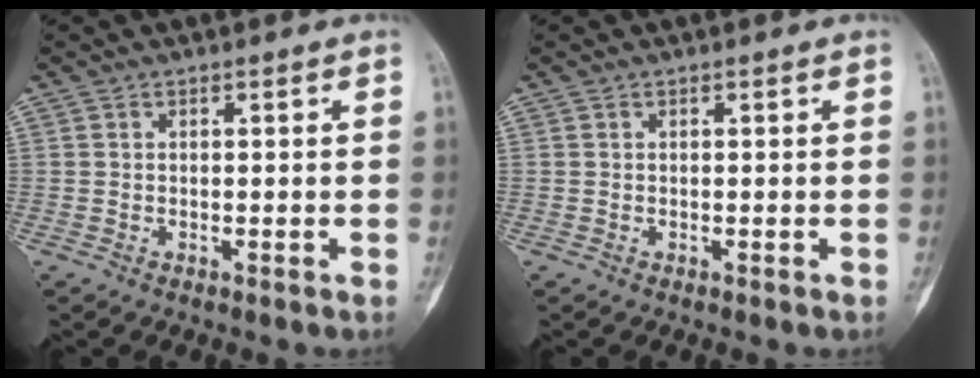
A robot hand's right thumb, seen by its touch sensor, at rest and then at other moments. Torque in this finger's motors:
{"motor_torque": [0.17, 0.17, 0.07, 0.10, 0.01]}